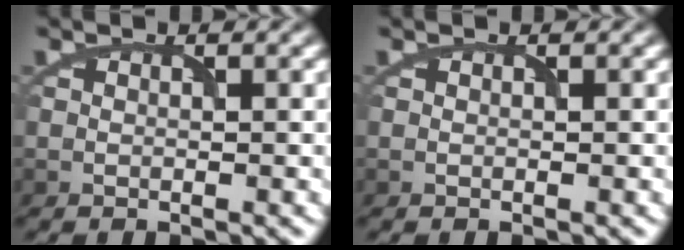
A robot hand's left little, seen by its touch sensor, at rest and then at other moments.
{"total": 0.0}